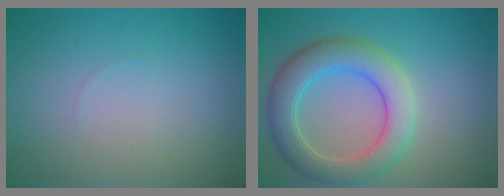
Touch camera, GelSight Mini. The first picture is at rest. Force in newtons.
{"total": 5.9, "press": 5.9, "slide": 0.3}